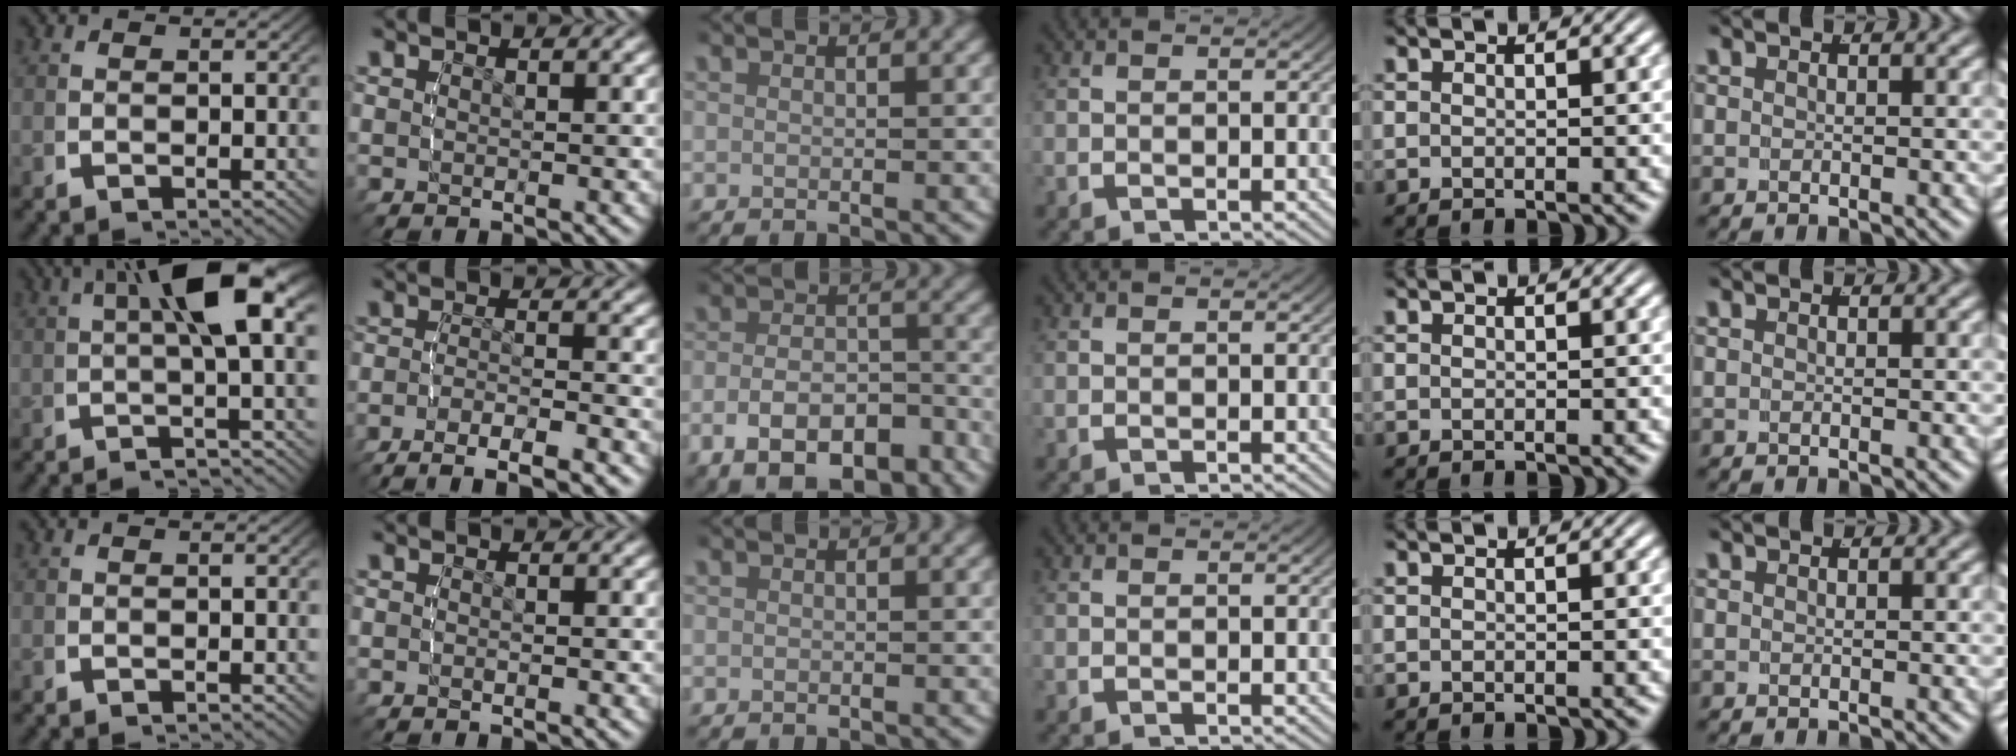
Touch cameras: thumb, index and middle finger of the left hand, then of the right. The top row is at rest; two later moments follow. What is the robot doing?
{"motion": "lift_and_place", "object": "bandage"}